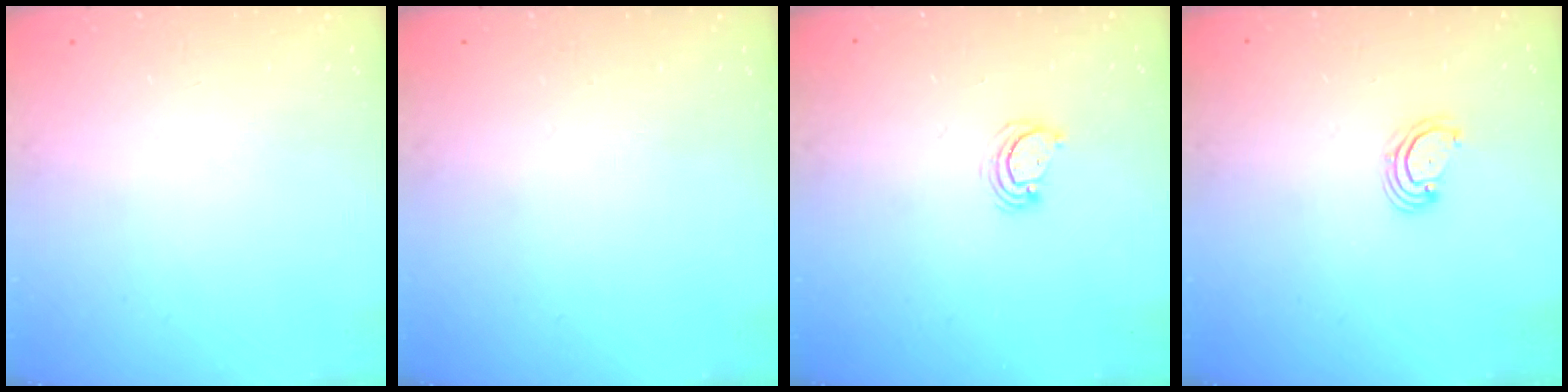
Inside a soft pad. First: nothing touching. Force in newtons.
{"total": 0.0}
{"total": 4.3, "press": 4.3, "slide": 0.4}
{"total": 3.2, "press": 3.2, "slide": 0.5}